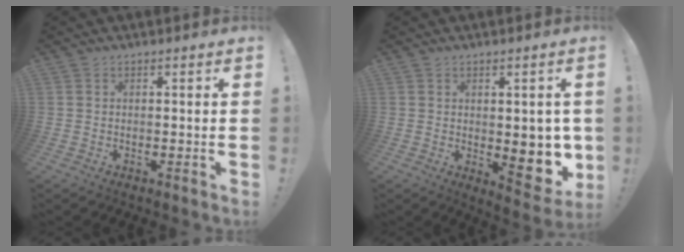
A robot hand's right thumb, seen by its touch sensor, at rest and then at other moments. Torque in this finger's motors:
{"motor_torque": [0.82, 2.13, 0.60, -0.35, 0.34]}